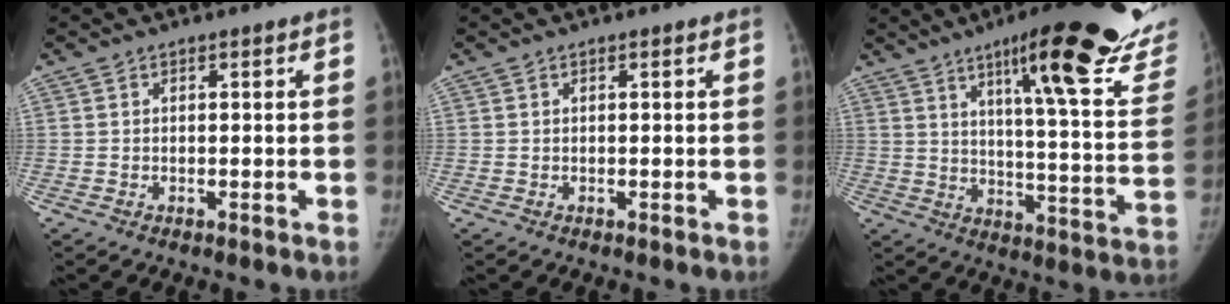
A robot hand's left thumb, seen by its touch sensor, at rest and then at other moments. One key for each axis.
{"total": 0.0}
{"total": 28.8, "fx": 19.9, "fy": 5.1, "fz": 20.3, "tx": -0.245, "ty": -0.104, "tz": 0.262}